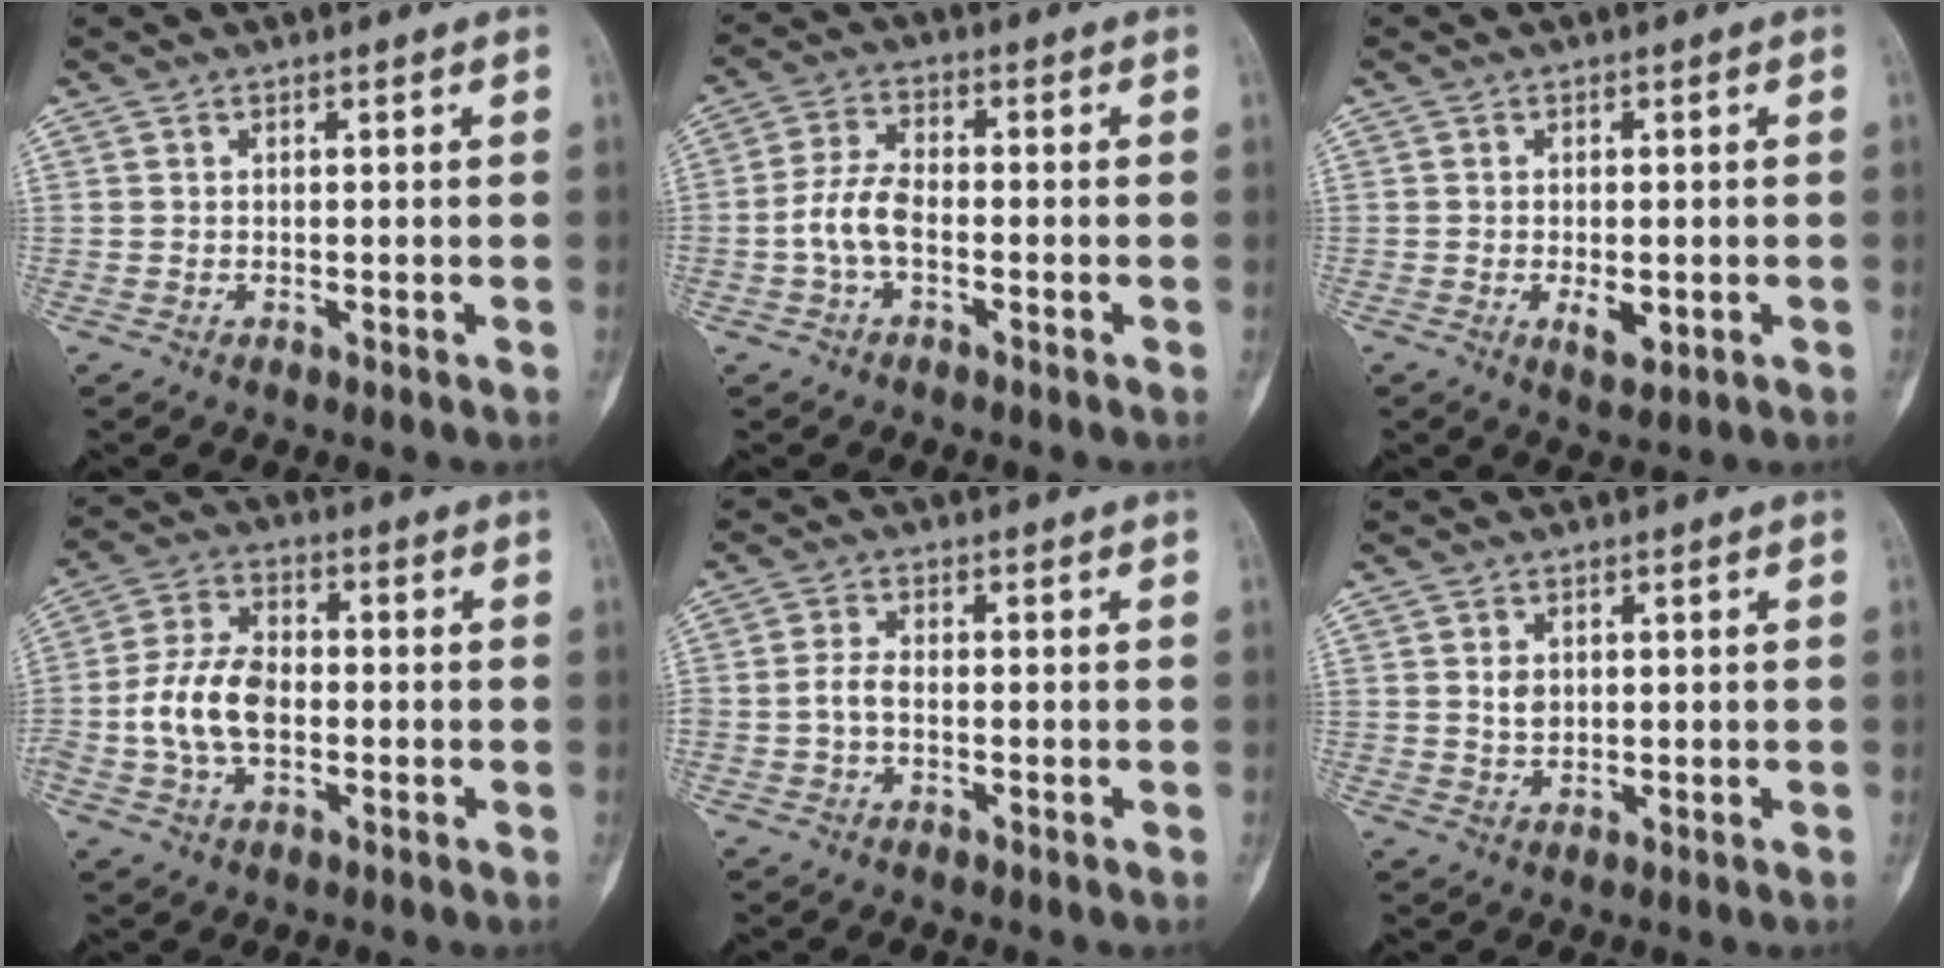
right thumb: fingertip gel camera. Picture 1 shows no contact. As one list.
[{"total": 6.1, "force": [-1.7, 3.2, 4.9], "torque": [-0.101, 0.022, -0.040]}, {"total": 3.9, "force": [-1.1, 1.9, 3.2], "torque": [-0.048, -0.004, -0.011]}, {"total": 10.2, "force": [-1.7, 6.3, 7.9], "torque": [-0.150, 0.027, -0.041]}, {"total": 2.6, "force": [-0.8, 1.4, 2.0], "torque": [-0.039, 0.009, -0.023]}, {"total": 2.3, "force": [0.5, 1.7, 1.5], "torque": [-0.016, -0.002, 0.011]}]